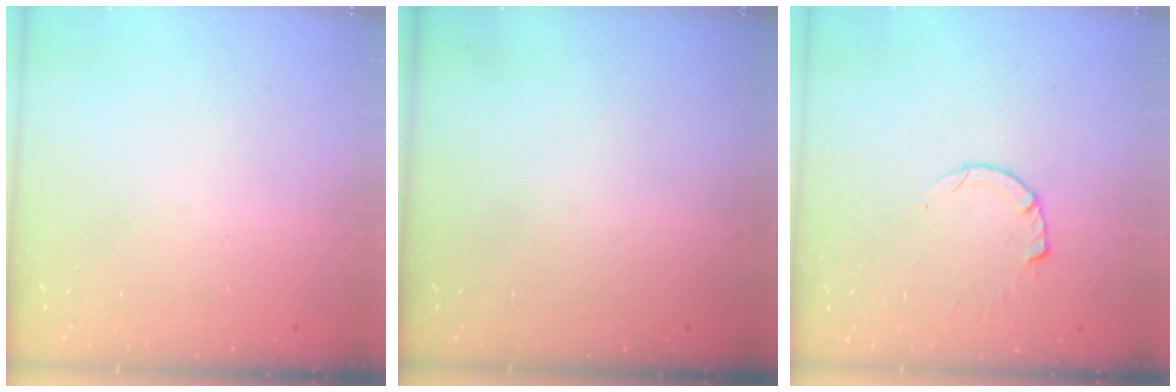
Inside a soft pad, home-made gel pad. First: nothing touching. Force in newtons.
{"total": 0.0}
{"total": 4.1, "press": 4.0, "slide": 0.8}